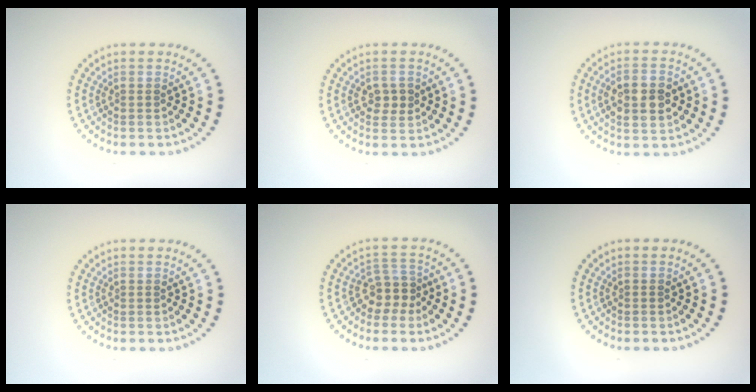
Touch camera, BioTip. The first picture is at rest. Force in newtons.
{"total": 1.8, "press": 1.8, "slide": 0.1}
{"total": 4.3, "press": 4.3, "slide": 0.5}
{"total": 0.0}
{"total": 2.6, "press": 2.0, "slide": 1.7}
{"total": 0.0}